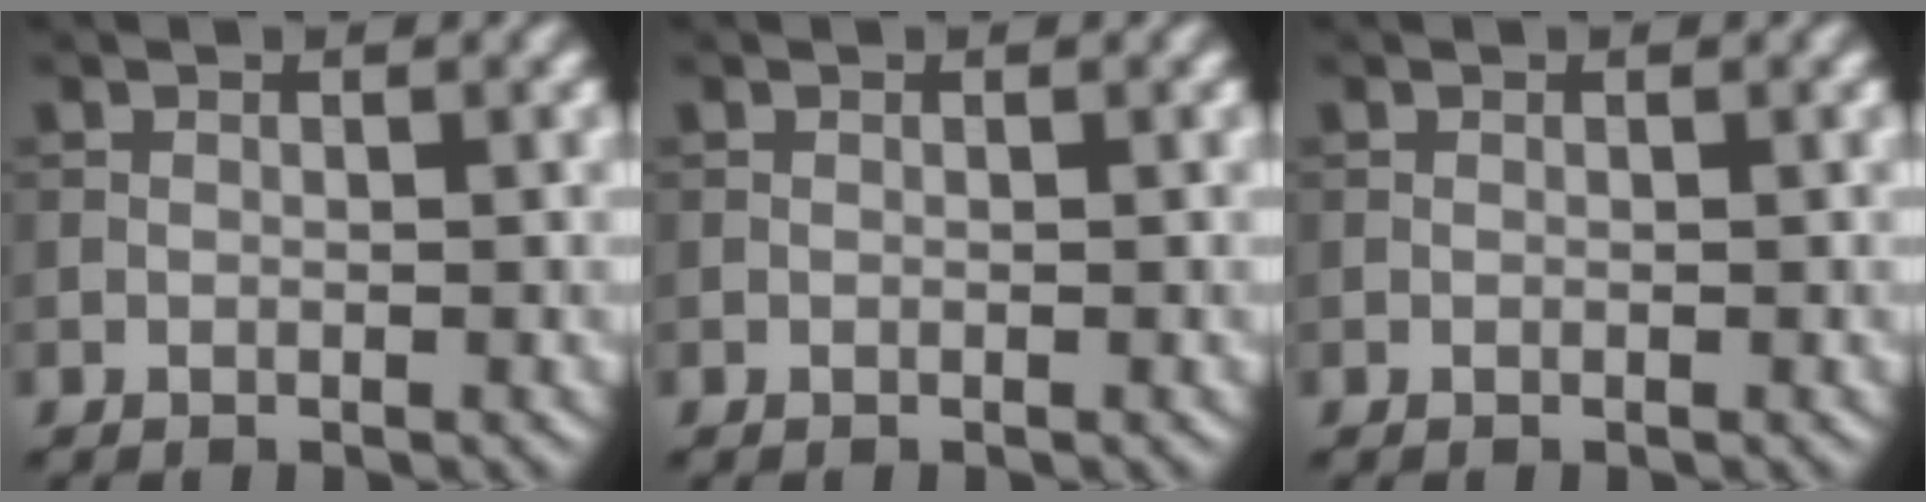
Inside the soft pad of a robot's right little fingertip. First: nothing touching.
{"total": 0.0}
{"total": 0.0}